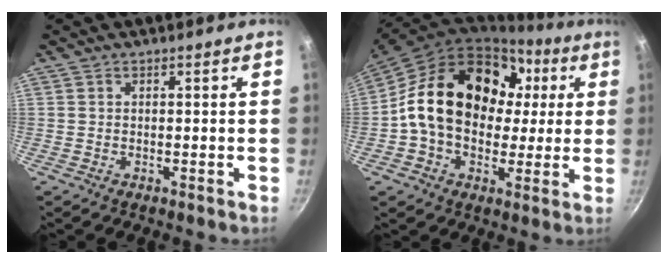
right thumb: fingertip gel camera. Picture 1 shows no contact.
{"total": 22.4, "force": [3.0, 16.7, 14.7], "torque": [-0.225, 0.035, 0.045]}